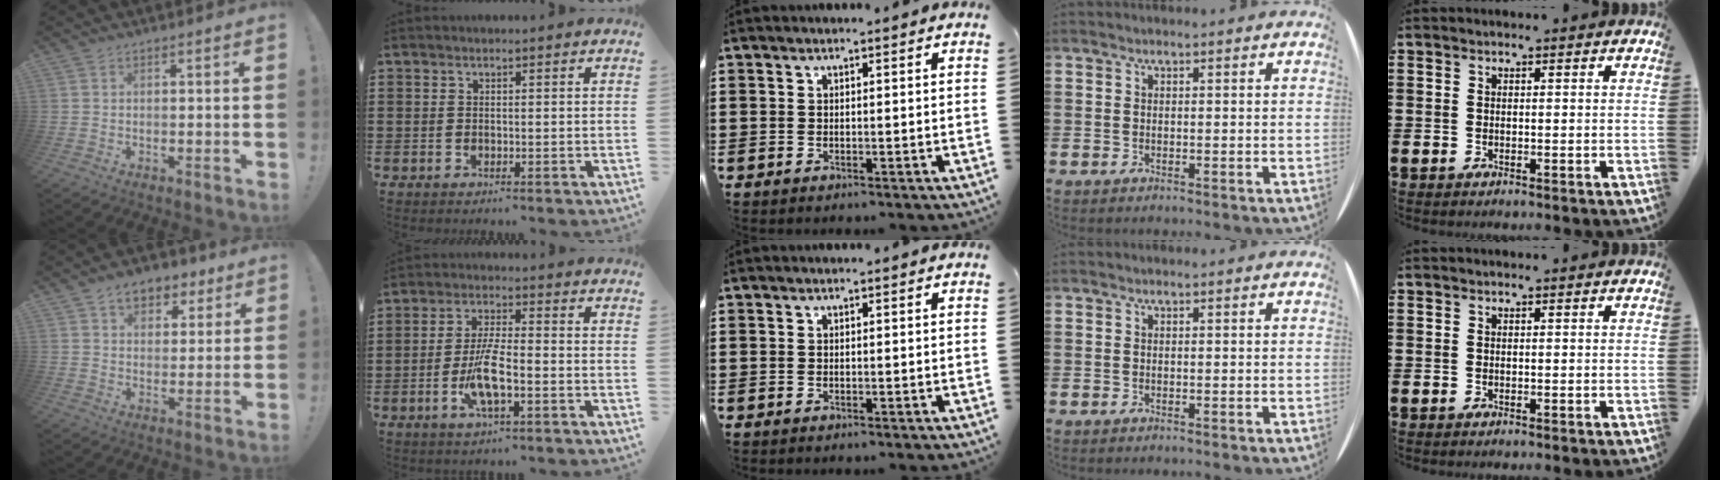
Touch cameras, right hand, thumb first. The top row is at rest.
{"thumb": {"total": 8.5, "force": [4.8, 5.9, 3.7], "torque": [-0.054, -0.019, 0.092]}, "index": {"total": 7.2, "force": [-2.3, 1.7, 6.6], "torque": [-0.142, -0.012, -0.047]}}